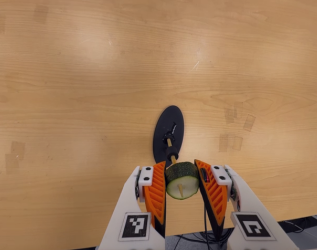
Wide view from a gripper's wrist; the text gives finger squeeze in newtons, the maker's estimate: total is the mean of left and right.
{"total": 10.1, "left": 10.3, "right": 9.9}